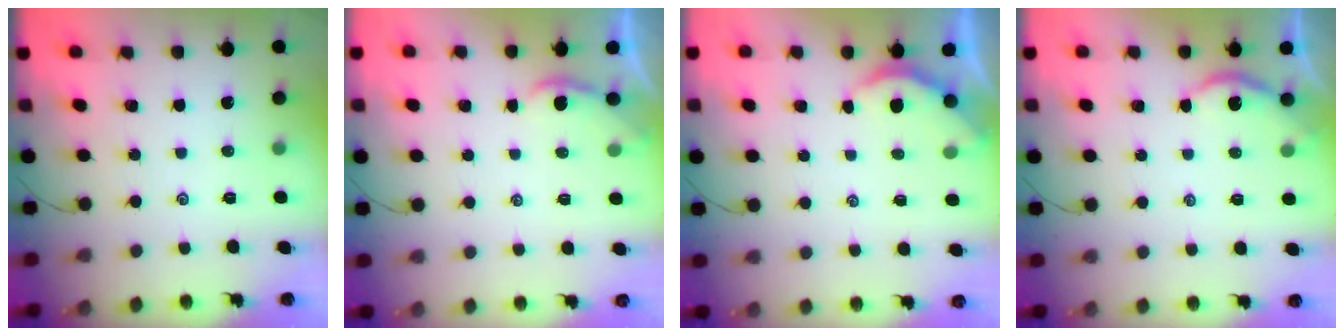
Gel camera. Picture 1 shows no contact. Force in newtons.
{"total": 1.2, "press": 1.2, "slide": 0.1}
{"total": 2.6, "press": 2.5, "slide": 0.2}
{"total": 5.5, "press": 5.5, "slide": 0.4}